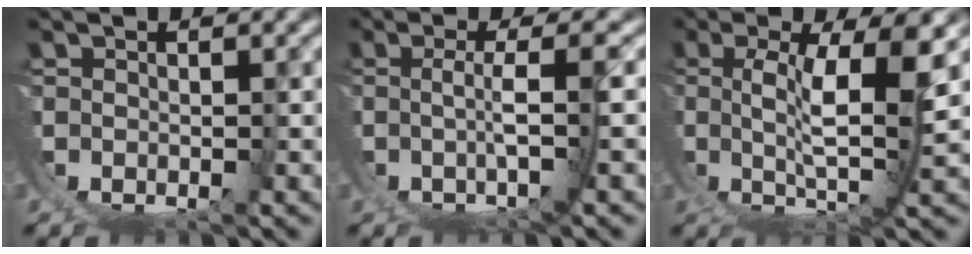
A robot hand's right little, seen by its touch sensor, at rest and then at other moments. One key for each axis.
{"total": 4.4, "fx": -0.2, "fy": -1.5, "fz": 4.1, "tx": -0.056, "ty": -0.009, "tz": 0.006}
{"total": 7.1, "fx": 1.5, "fy": 0.3, "fz": 6.9, "tx": -0.107, "ty": -0.015, "tz": 0.037}